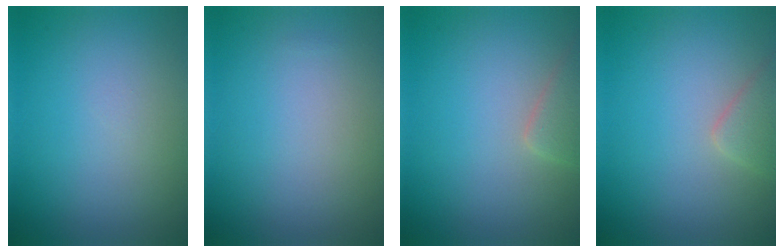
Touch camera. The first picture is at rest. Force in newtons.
{"total": 0.0}
{"total": 2.0, "press": 2.0, "slide": 0.2}
{"total": 2.1, "press": 2.1, "slide": 0.2}